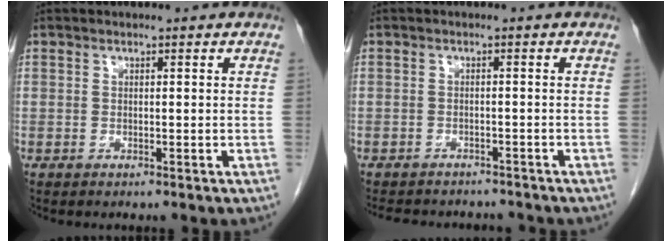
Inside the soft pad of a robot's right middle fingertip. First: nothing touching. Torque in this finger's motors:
{"motor_torque": [0.09, -0.09, 0.00, 0.00]}